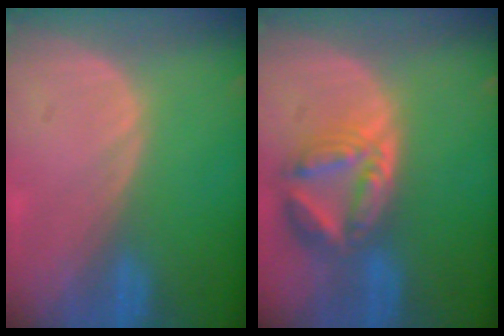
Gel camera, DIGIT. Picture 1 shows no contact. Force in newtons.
{"total": 8.0, "press": 7.1, "slide": 3.8}